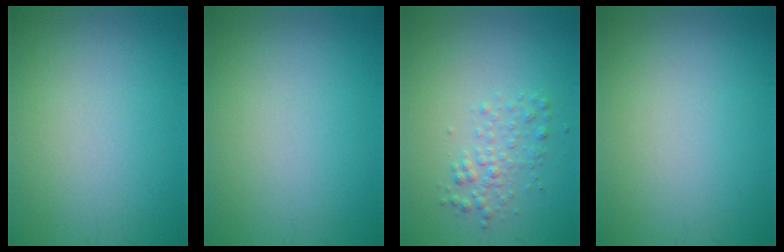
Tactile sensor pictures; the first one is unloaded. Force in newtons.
{"total": 0.0}
{"total": 2.0, "press": 2.0, "slide": 0.1}
{"total": 0.0}